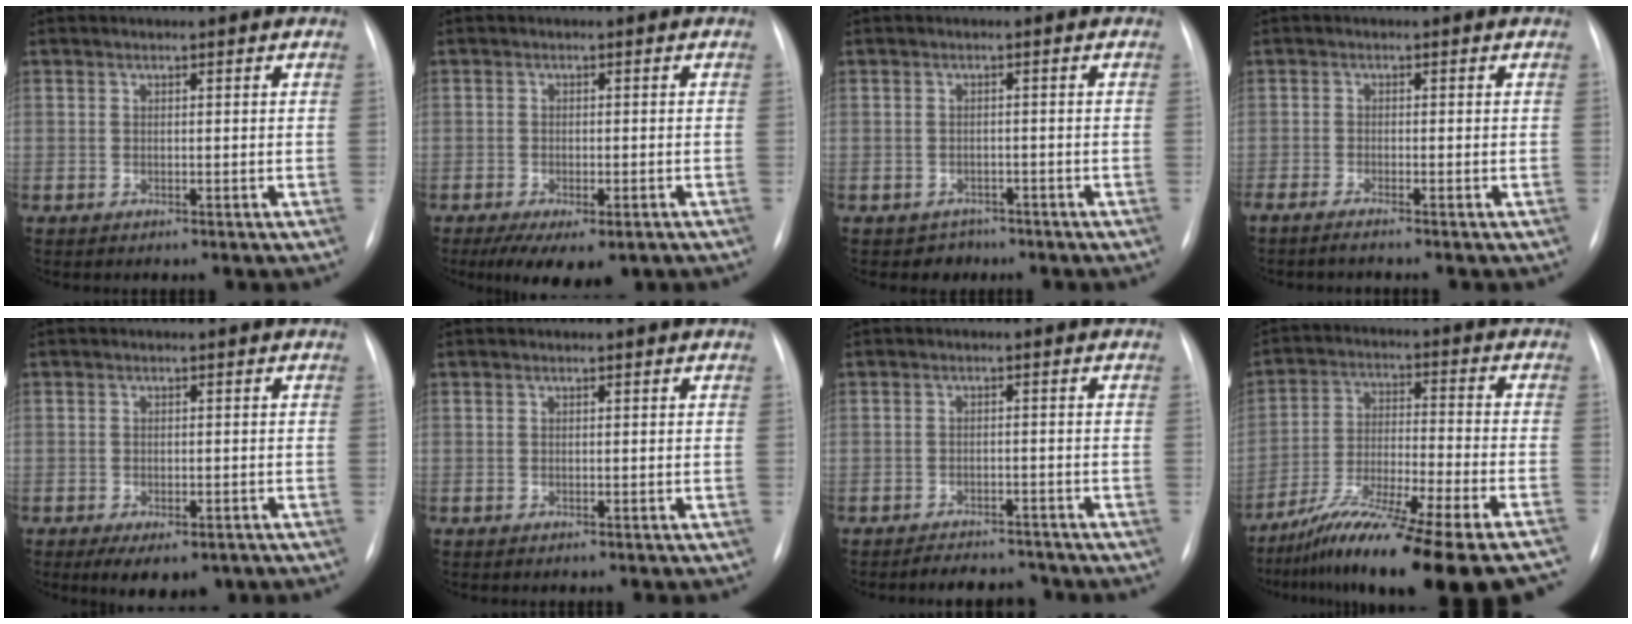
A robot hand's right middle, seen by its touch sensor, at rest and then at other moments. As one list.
[{"total": 8.0, "force": [-5.1, 3.4, 5.1], "torque": [-0.071, -0.010, -0.075]}, {"total": 2.4, "force": [-1.6, 1.7, -0.4], "torque": [0.003, 0.008, -0.023]}, {"total": 2.6, "force": [-2.2, -0.3, 1.4], "torque": [-0.013, 0.000, -0.030]}, {"total": 6.2, "force": [-4.0, 3.0, 3.6], "torque": [-0.042, -0.004, -0.052]}, {"total": 0.0}, {"total": 5.3, "force": [-5.0, 1.6, 0.7], "torque": [-0.005, 0.000, -0.070]}, {"total": 24.1, "force": [-19.7, -0.1, 13.9], "torque": [-0.174, -0.039, -0.312]}]